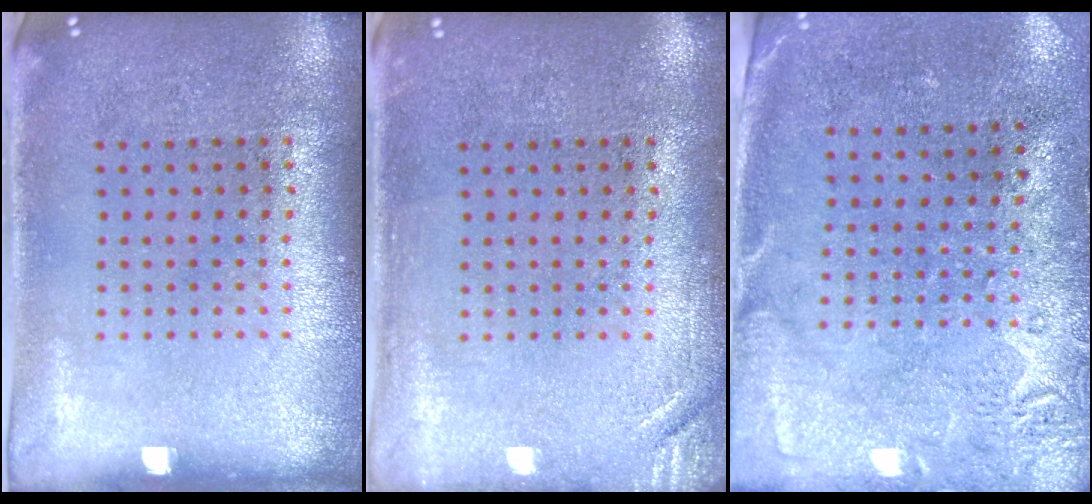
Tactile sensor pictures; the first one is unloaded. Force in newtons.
{"total": 1.5, "press": 1.5, "slide": 0.3}
{"total": 2.7, "press": 2.2, "slide": 1.7}